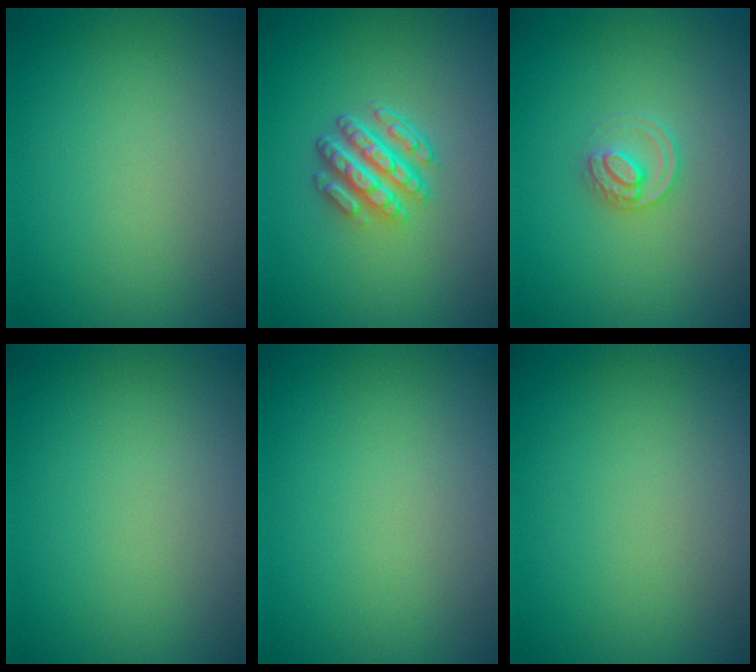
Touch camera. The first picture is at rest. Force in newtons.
{"total": 4.7, "press": 3.5, "slide": 3.1}
{"total": 2.1, "press": 2.1, "slide": 0.2}
{"total": 0.0}
{"total": 0.0}
{"total": 0.0}